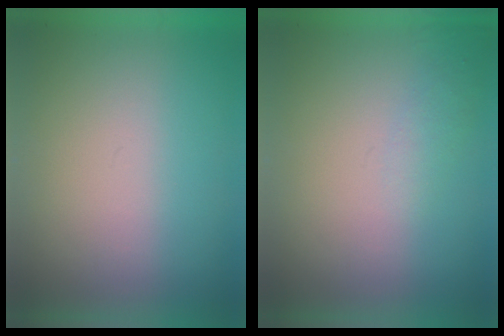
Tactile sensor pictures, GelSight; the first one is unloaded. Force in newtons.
{"total": 1.1}